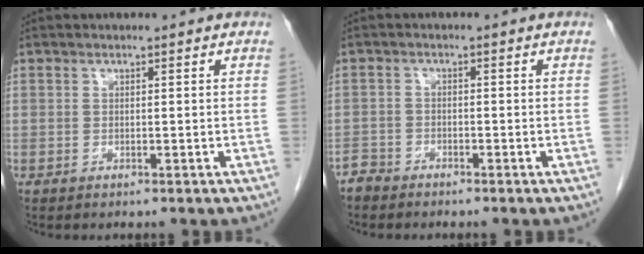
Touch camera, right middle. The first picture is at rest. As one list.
[{"total": 2.3, "force": [-2.2, 0.7, -0.3], "torque": [0.005, -0.002, -0.044]}]